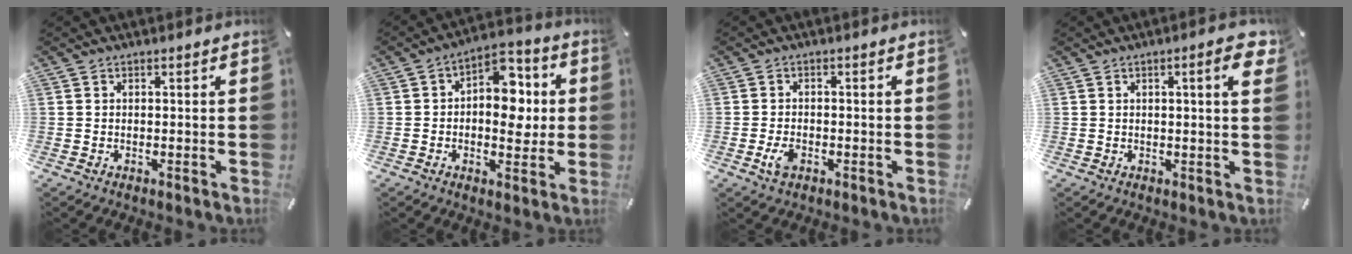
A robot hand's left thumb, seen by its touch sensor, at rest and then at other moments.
{"total": 11.3, "force": [0.7, 7.5, 8.5], "torque": [-0.094, -0.009, 0.009]}
{"total": 3.5, "force": [-1.4, 2.0, 2.5], "torque": [-0.062, -0.002, -0.028]}
{"total": 6.1, "force": [2.1, 1.2, 5.6], "torque": [-0.085, -0.002, 0.028]}